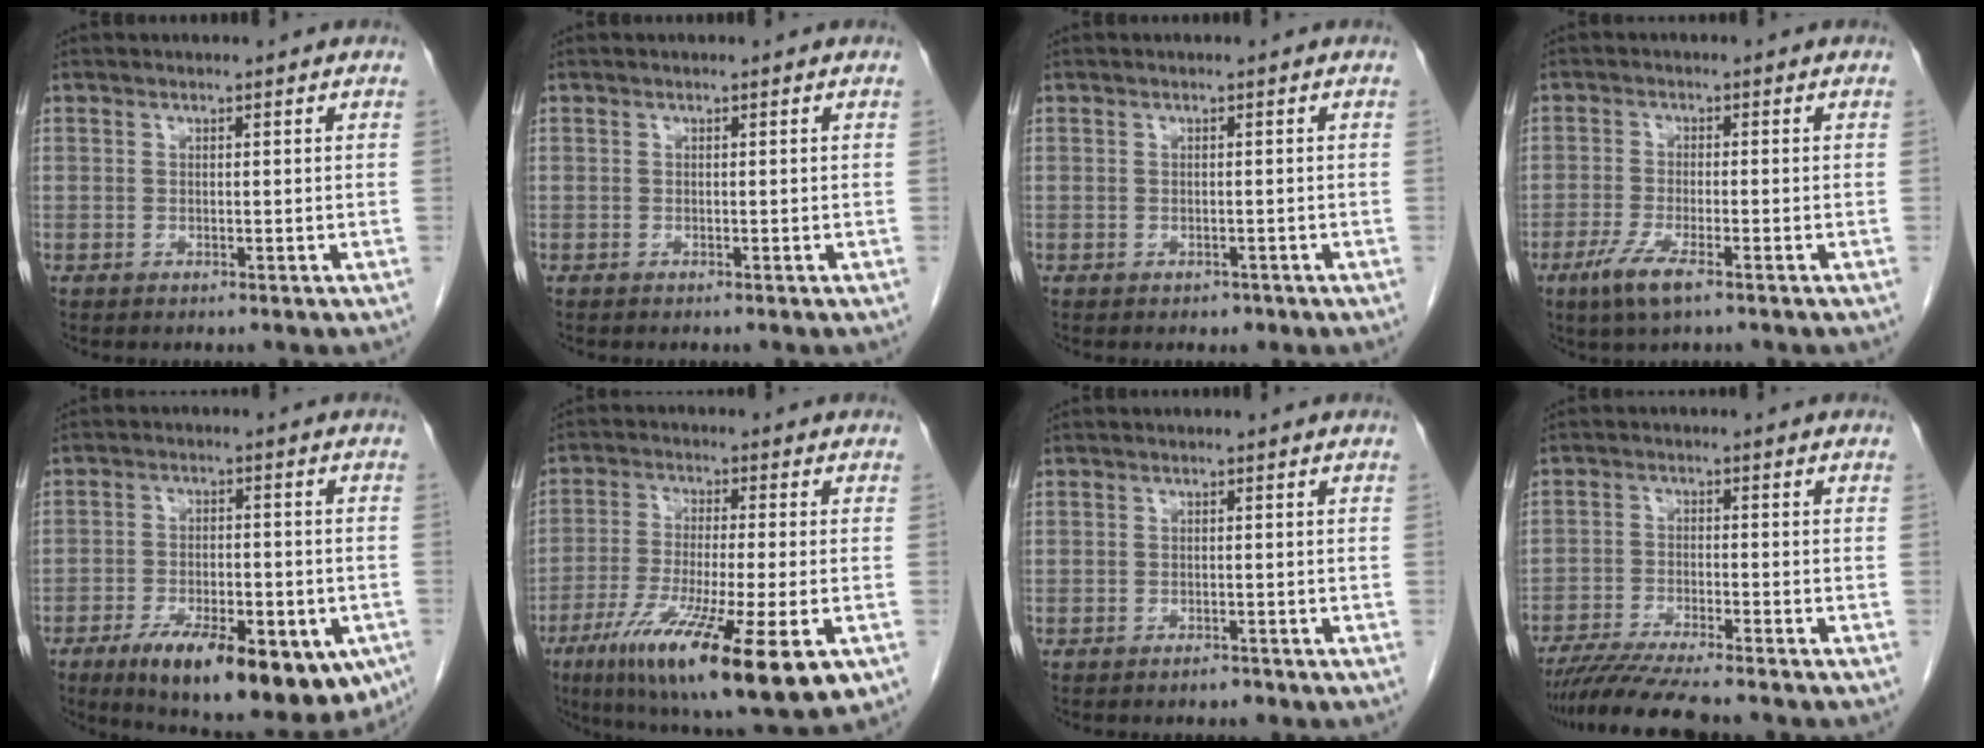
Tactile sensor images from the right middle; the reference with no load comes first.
{"total": 0.0}
{"total": 1.0, "force": [-0.7, 0.6, 0.3], "torque": [-0.006, 0.001, -0.006]}
{"total": 5.1, "force": [-3.0, 0.7, 4.0], "torque": [-0.088, -0.012, -0.057]}
{"total": 18.2, "force": [-11.3, 6.5, 12.8], "torque": [-0.132, -0.008, -0.163]}
{"total": 18.7, "force": [-9.2, 2.0, 16.2], "torque": [-0.241, -0.047, -0.151]}
{"total": 1.0, "force": [-0.8, 0.4, 0.3], "torque": [-0.006, 0.001, -0.011]}
{"total": 10.3, "force": [-8.9, 0.2, 5.0], "torque": [-0.077, -0.026, -0.147]}